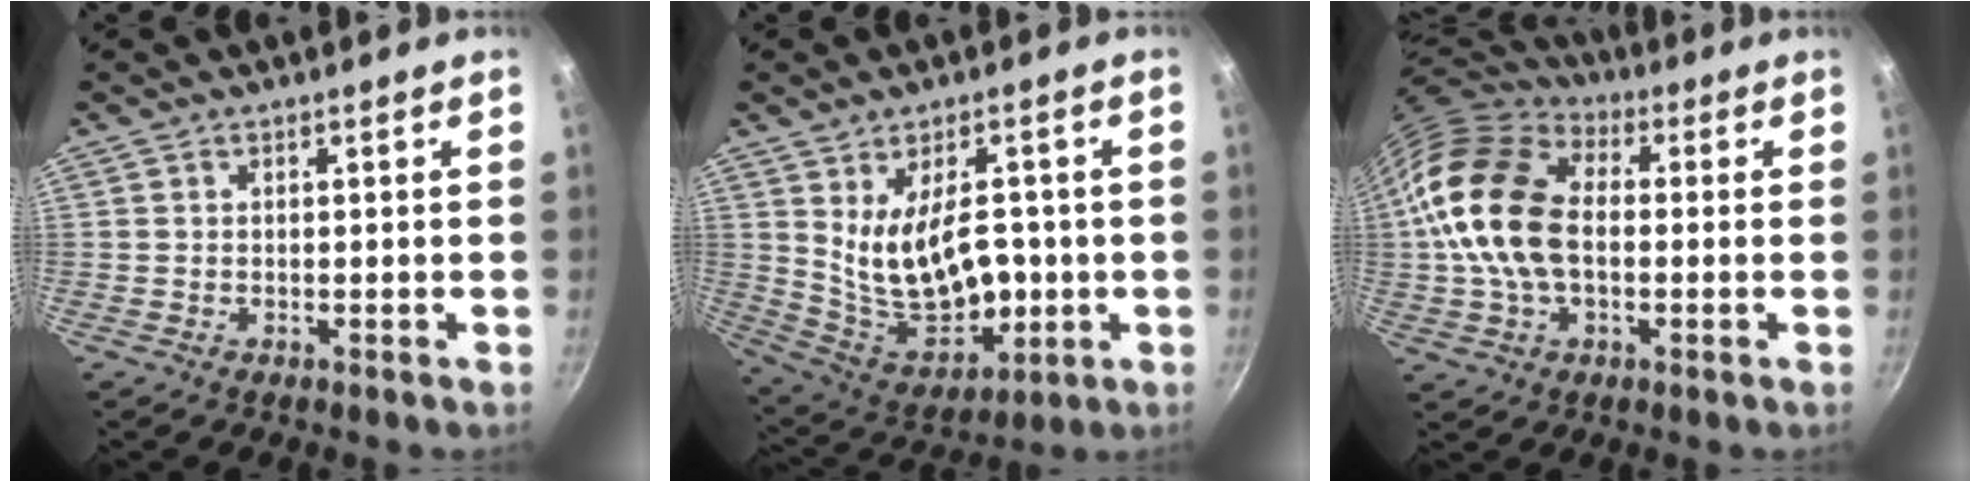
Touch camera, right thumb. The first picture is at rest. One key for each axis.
{"total": 16.4, "fx": 0.3, "fy": 10.1, "fz": 12.9, "tx": -0.169, "ty": -0.028, "tz": 0.036}
{"total": 19.2, "fx": 0.2, "fy": 12.6, "fz": 14.5, "tx": -0.268, "ty": 0.028, "tz": -0.007}